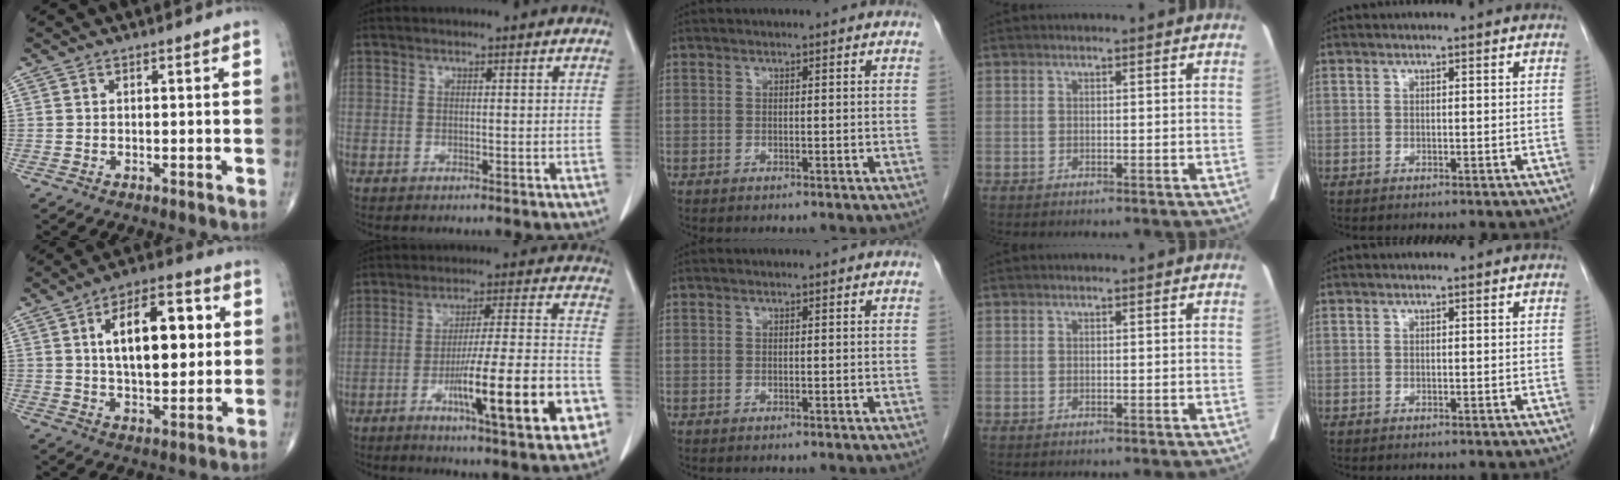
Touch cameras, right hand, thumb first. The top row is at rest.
{"thumb": {"total": 16.5, "force": [3.3, 8.1, 14.0], "torque": [-0.192, 0.008, 0.053]}, "index": {"total": 18.0, "force": [-6.7, 1.7, 16.7], "torque": [-0.237, 0.000, -0.094]}}